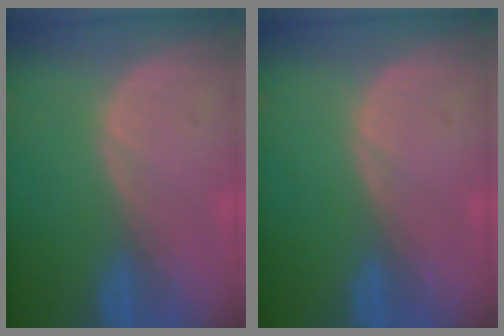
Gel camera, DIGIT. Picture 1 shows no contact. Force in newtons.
{"total": 0.0}